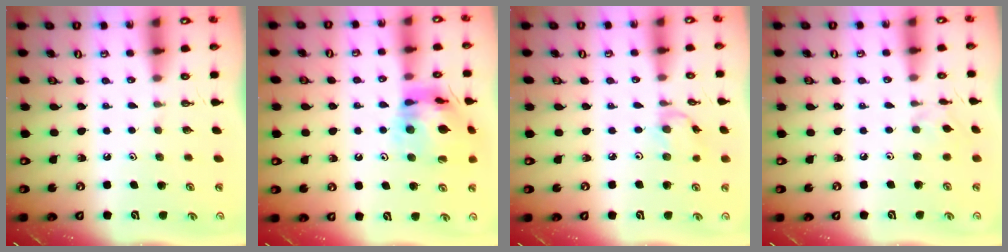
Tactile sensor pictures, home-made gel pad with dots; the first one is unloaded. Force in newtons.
{"total": 16.0, "press": 15.9, "slide": 2.0}
{"total": 2.9, "press": 2.9, "slide": 0.3}
{"total": 1.8, "press": 1.8, "slide": 0.4}